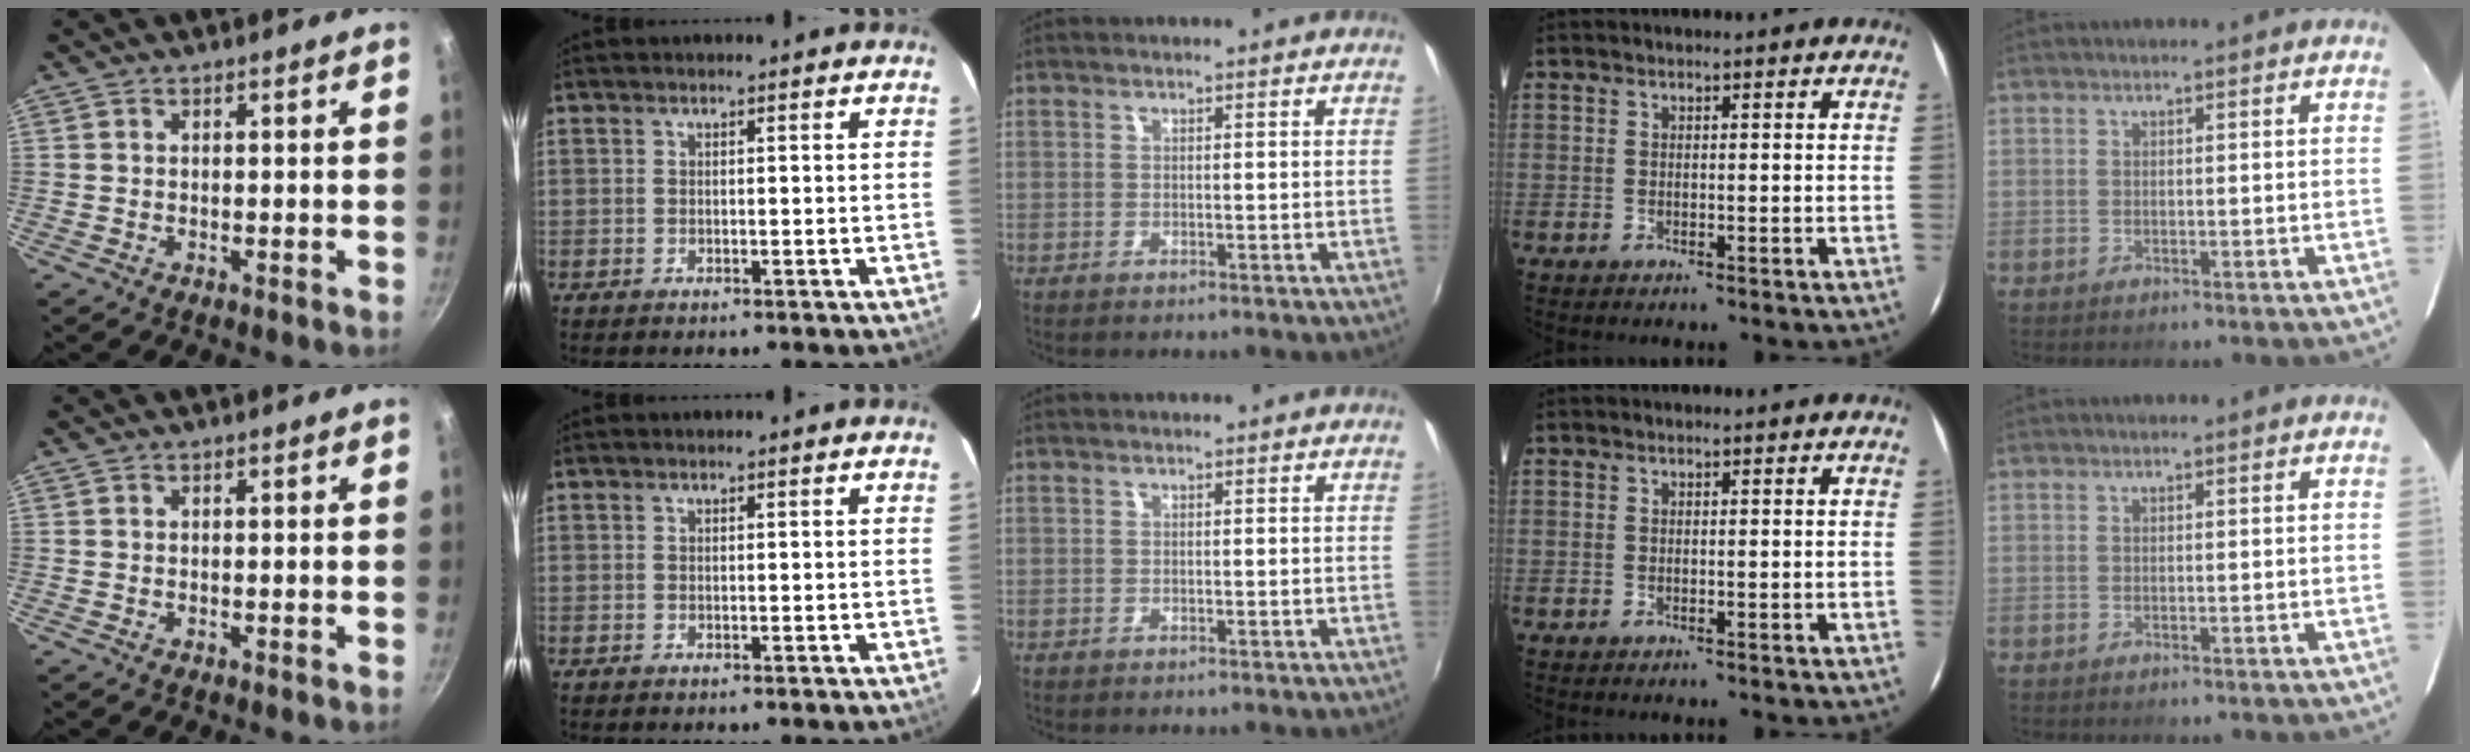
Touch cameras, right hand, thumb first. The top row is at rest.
{}